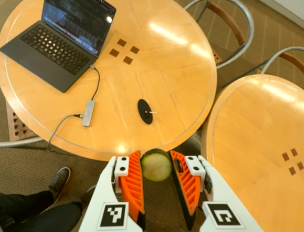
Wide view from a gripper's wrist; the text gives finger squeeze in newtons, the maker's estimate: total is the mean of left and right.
{"total": 7.6, "left": 7.3, "right": 7.8}